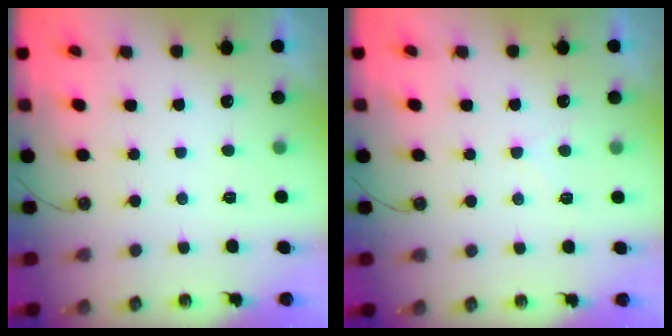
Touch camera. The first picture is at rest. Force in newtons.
{"total": 4.8, "press": 4.8, "slide": 0.6}